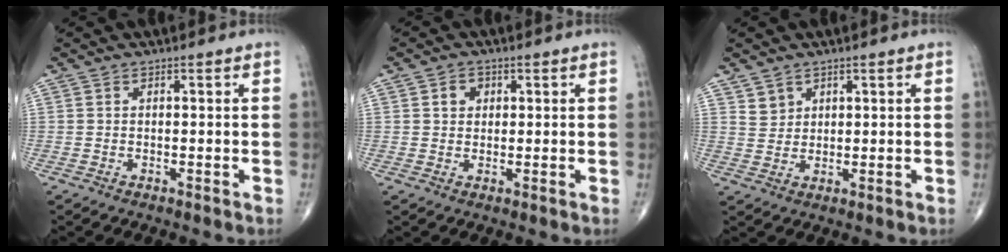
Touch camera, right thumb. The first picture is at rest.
{"total": 2.8, "force": [0.9, 2.4, 1.3], "torque": [-0.007, -0.002, 0.013]}
{"total": 2.8, "force": [2.0, 2.0, 0.3], "torque": [0.015, -0.016, 0.035]}